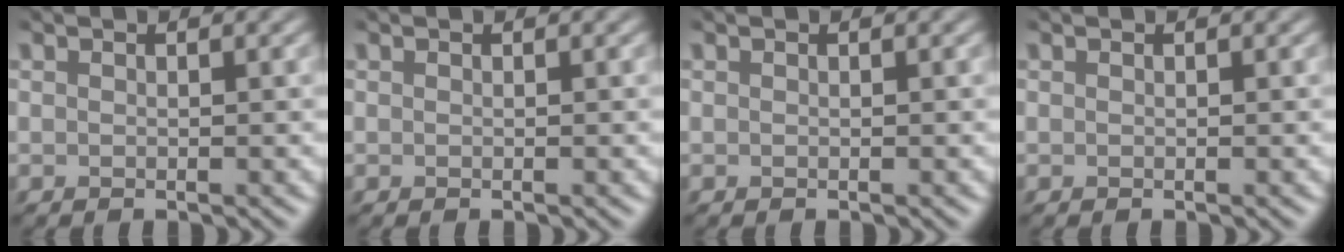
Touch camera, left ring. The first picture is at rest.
{"total": 0.0}
{"total": 0.0}
{"total": 0.0}